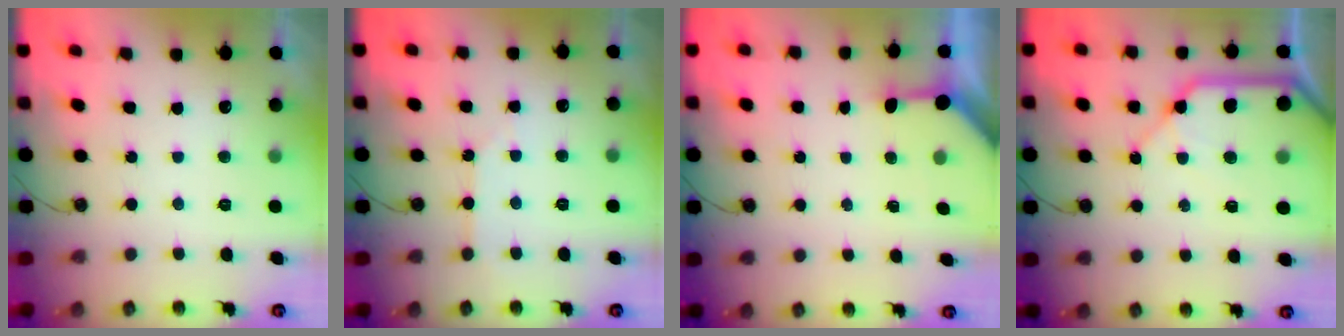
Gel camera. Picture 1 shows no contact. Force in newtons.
{"total": 3.1, "press": 3.1, "slide": 0.4}
{"total": 3.5, "press": 3.5, "slide": 0.3}
{"total": 15.0, "press": 14.8, "slide": 2.0}